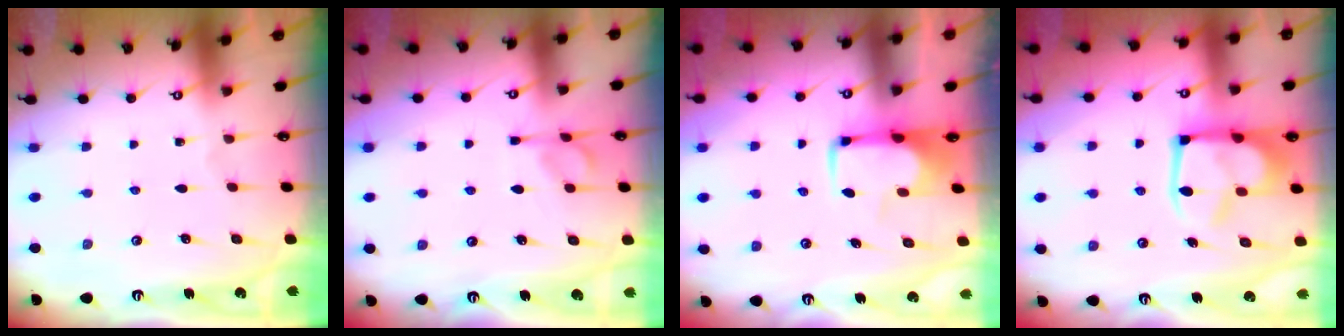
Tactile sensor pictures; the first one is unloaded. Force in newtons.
{"total": 7.2, "press": 7.2, "slide": 0.6}
{"total": 1.8, "press": 1.7, "slide": 0.4}
{"total": 7.4, "press": 7.3, "slide": 1.3}